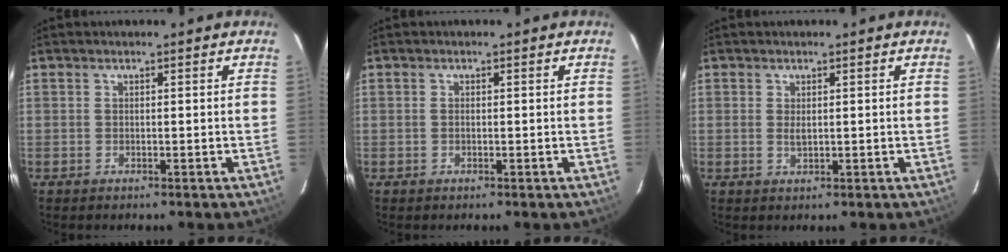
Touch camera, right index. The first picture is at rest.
{"total": 0.8, "force": [0.1, 0.5, 0.6], "torque": [-0.012, 0.001, 0.000]}
{"total": 1.7, "force": [0.2, 0.9, 1.4], "torque": [-0.025, 0.000, 0.005]}